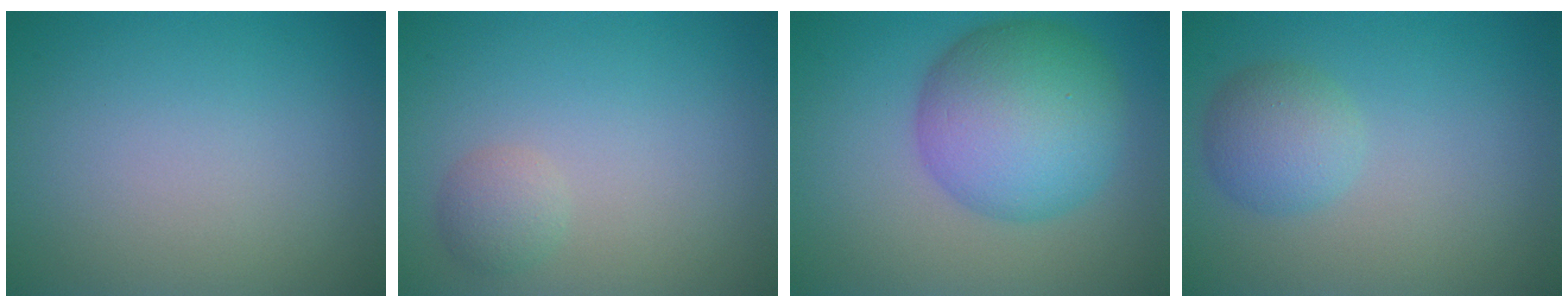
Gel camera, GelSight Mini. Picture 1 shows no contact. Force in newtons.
{"total": 1.6, "press": 1.6, "slide": 0.1}
{"total": 9.1, "press": 9.1, "slide": 0.2}
{"total": 2.9, "press": 2.9, "slide": 0.1}